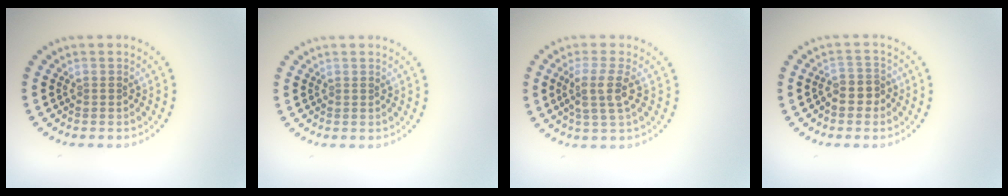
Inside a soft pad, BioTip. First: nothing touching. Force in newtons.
{"total": 0.0}
{"total": 3.0, "press": 2.4, "slide": 1.7}
{"total": 2.4, "press": 2.1, "slide": 1.1}